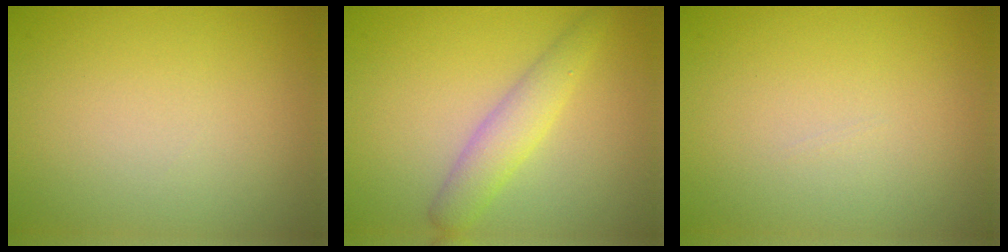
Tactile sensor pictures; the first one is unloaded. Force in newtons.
{"total": 2.9, "press": 2.9, "slide": 0.1}
{"total": 0.0}